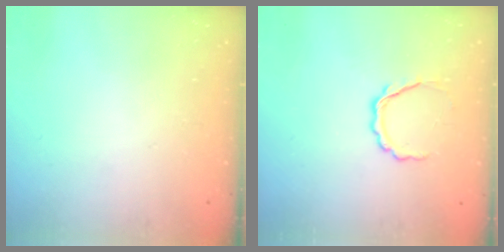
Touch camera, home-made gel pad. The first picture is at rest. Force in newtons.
{"total": 5.3, "press": 5.1, "slide": 1.2}